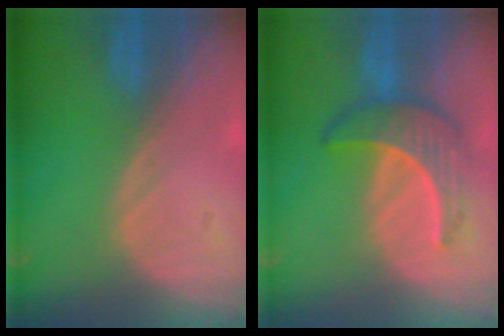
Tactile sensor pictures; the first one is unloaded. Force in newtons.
{"total": 6.6, "press": 6.5, "slide": 1.2}